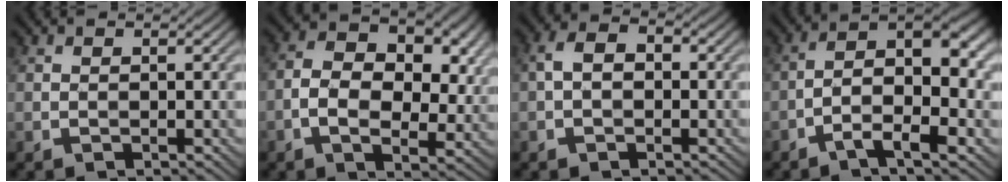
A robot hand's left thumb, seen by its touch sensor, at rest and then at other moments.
{"total": 10.9, "force": [0.6, 7.3, 8.0], "torque": [-0.147, -0.007, 0.008]}
{"total": 3.6, "force": [-0.4, 2.5, 2.6], "torque": [-0.053, 0.006, -0.013]}
{"total": 7.6, "force": [-3.0, 2.5, 6.5], "torque": [-0.103, 0.012, -0.062]}